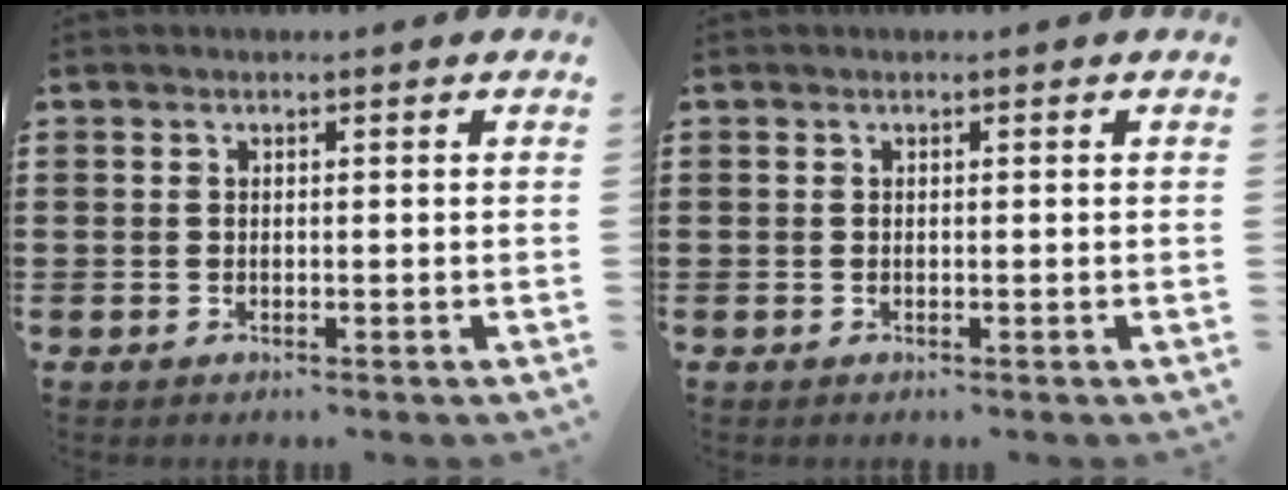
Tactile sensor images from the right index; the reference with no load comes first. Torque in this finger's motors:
{"motor_torque": [0.62, 1.52, 0.00, -0.01]}